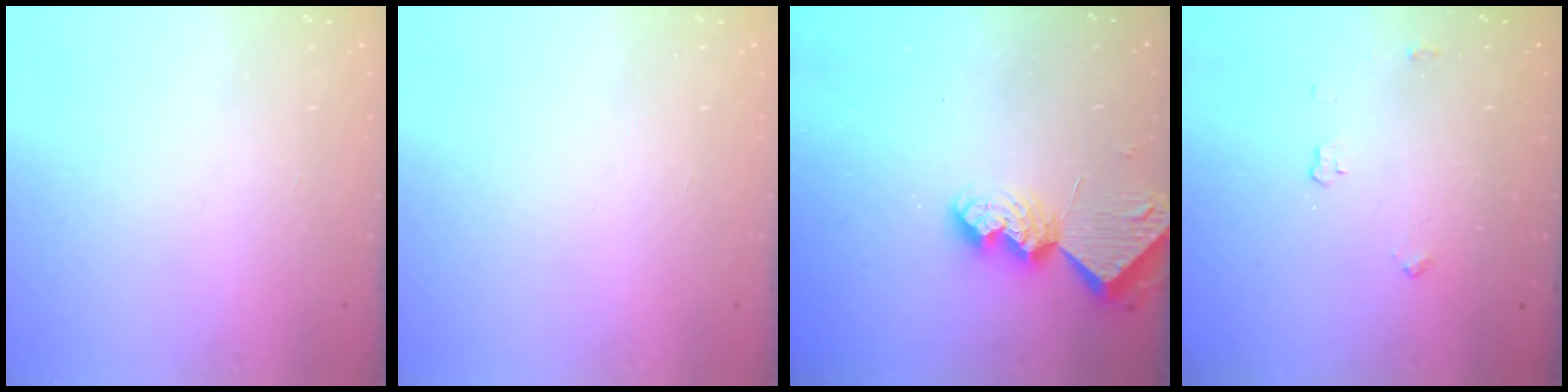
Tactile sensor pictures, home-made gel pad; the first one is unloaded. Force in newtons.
{"total": 0.0}
{"total": 8.8, "press": 8.7, "slide": 0.9}
{"total": 3.0, "press": 2.9, "slide": 0.5}